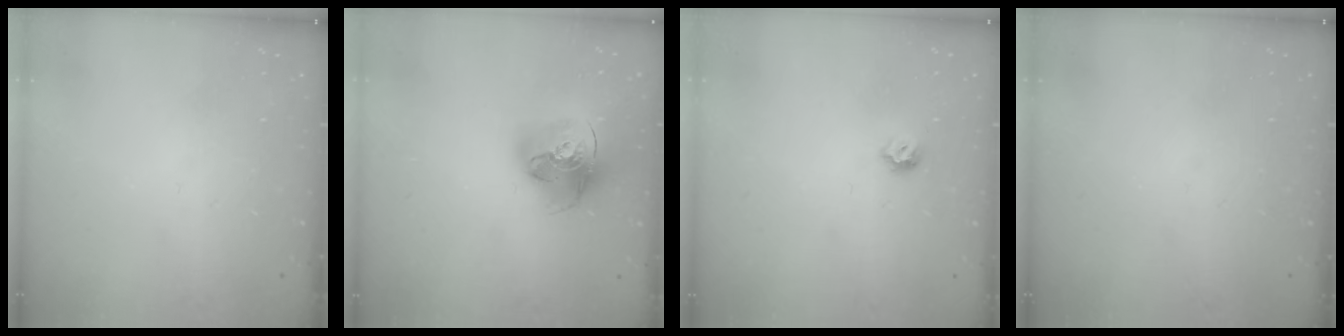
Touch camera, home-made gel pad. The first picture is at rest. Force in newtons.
{"total": 18.3, "press": 18.2, "slide": 2.0}
{"total": 4.0, "press": 3.9, "slide": 0.8}
{"total": 0.0}